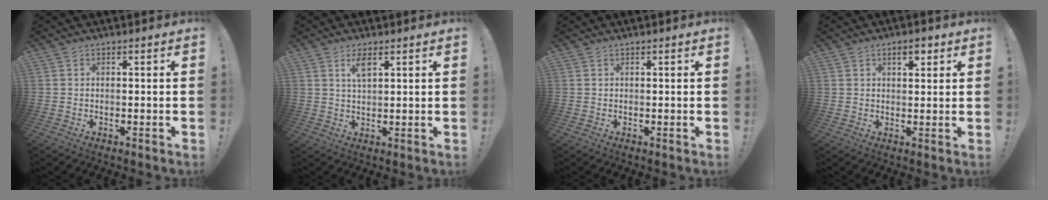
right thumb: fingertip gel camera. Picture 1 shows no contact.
{"total": 4.4, "force": [2.4, 1.4, 3.4], "torque": [-0.058, -0.007, 0.039]}
{"total": 0.0}
{"total": 3.7, "force": [2.1, 1.7, 2.5], "torque": [-0.025, -0.008, 0.032]}